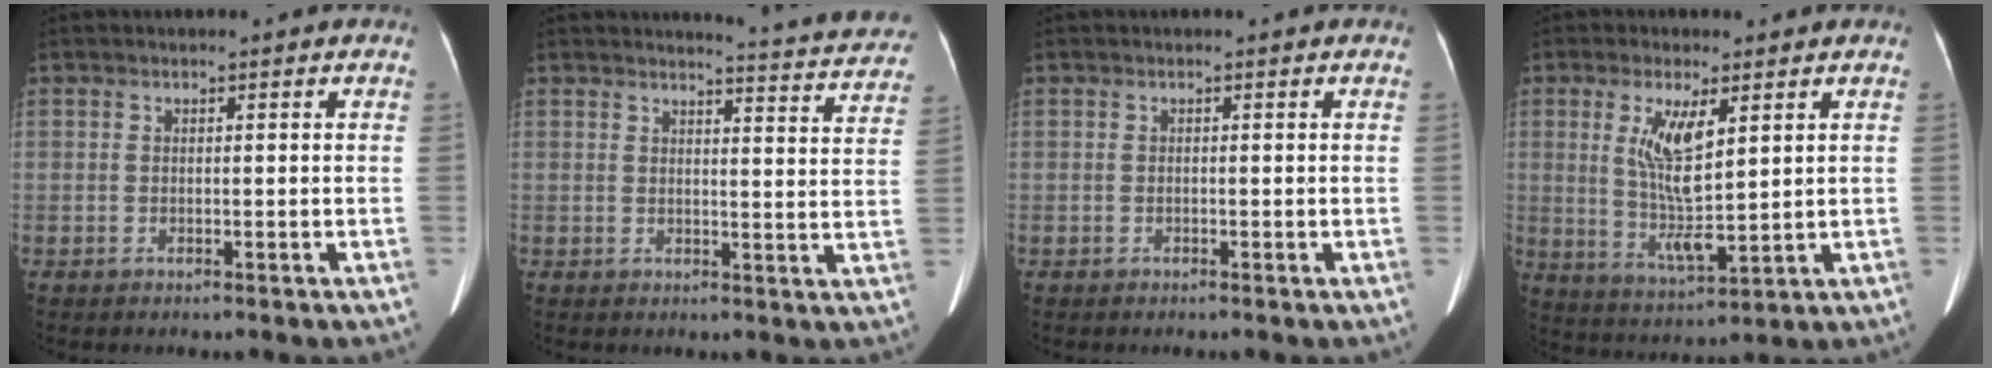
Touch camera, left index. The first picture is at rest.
{"total": 10.3, "force": [10.2, 0.1, 1.3], "torque": [-0.010, -0.048, 0.097]}
{"total": 0.0}
{"total": 8.7, "force": [2.6, 1.9, 8.1], "torque": [-0.162, -0.012, 0.054]}